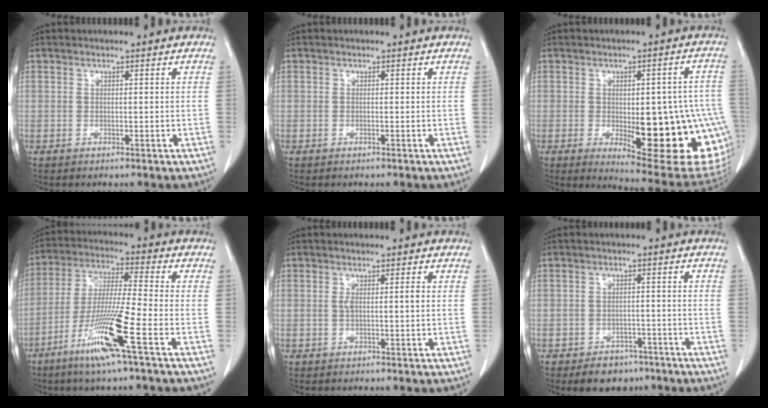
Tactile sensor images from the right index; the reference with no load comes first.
{"total": 0.0}
{"total": 20.4, "force": [-4.6, 6.3, 18.8], "torque": [-0.152, 0.009, -0.033]}
{"total": 13.2, "force": [-6.4, -0.7, 11.6], "torque": [-0.232, -0.024, -0.124]}
{"total": 1.9, "force": [0.1, 0.2, 1.8], "torque": [-0.035, 0.004, 0.004]}
{"total": 5.5, "force": [-4.0, 3.4, 1.7], "torque": [-0.020, 0.006, -0.055]}